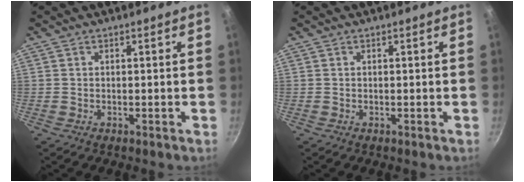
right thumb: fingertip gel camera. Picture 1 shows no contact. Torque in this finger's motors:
{"motor_torque": [0.00, 0.00, 0.00, 0.00, 0.00]}